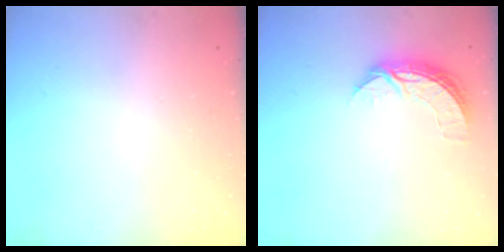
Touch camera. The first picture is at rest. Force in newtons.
{"total": 7.2, "press": 7.2, "slide": 0.6}